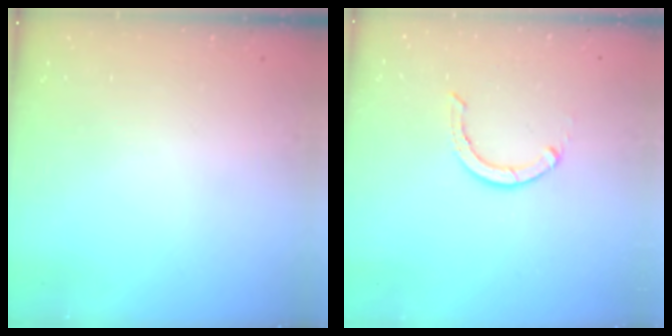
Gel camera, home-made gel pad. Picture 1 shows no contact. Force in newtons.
{"total": 2.9, "press": 2.9, "slide": 0.1}